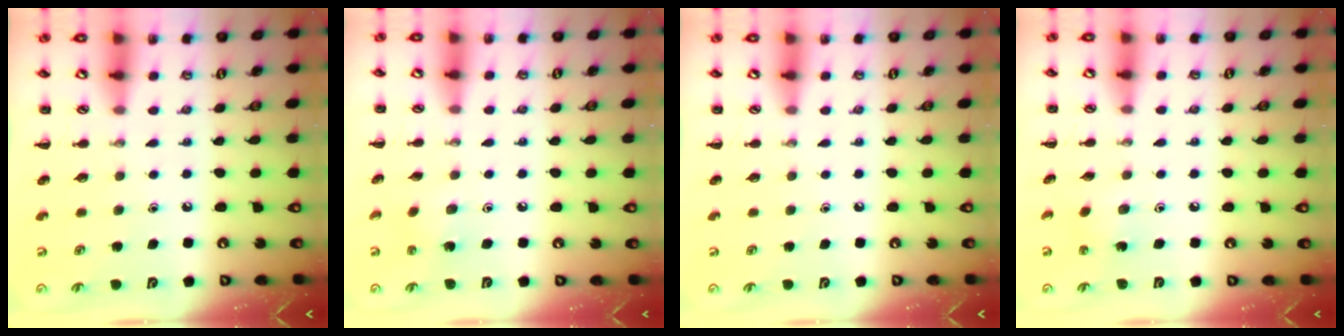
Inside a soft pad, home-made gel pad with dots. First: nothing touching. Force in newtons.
{"total": 1.5, "press": 1.4, "slide": 0.5}
{"total": 0.0}
{"total": 2.1, "press": 2.0, "slide": 0.8}